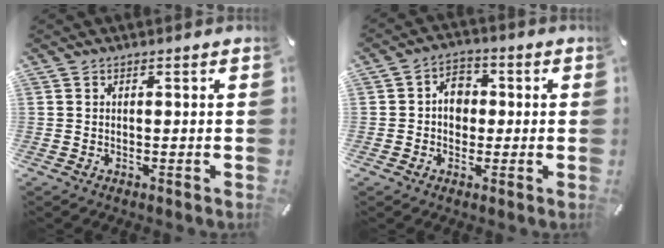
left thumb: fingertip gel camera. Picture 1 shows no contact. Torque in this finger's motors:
{"motor_torque": [1.10, 1.36, 0.29, -0.27, 0.00]}